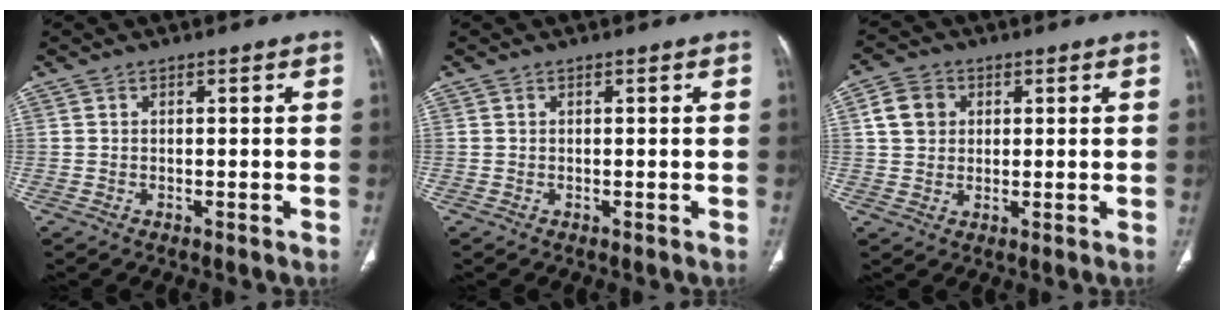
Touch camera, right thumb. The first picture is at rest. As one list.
[{"total": 0.0}, {"total": 5.9, "force": [1.6, 4.9, 2.8], "torque": [-0.034, 0.002, 0.027]}]